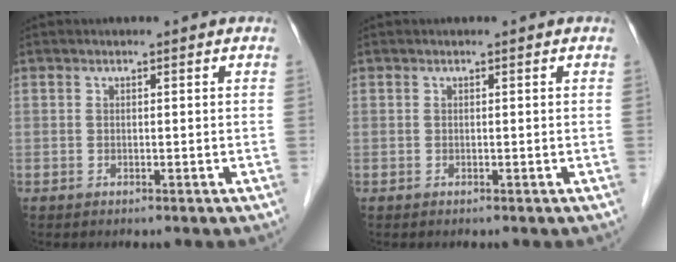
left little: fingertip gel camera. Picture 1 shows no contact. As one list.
[{"total": 0.0}]